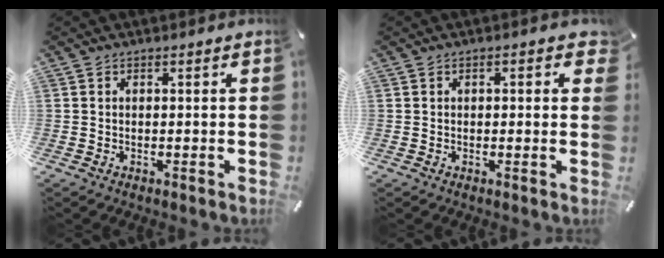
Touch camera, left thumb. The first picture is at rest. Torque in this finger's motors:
{"motor_torque": [0.91, 0.37, 0.05, -0.05, 0.08]}